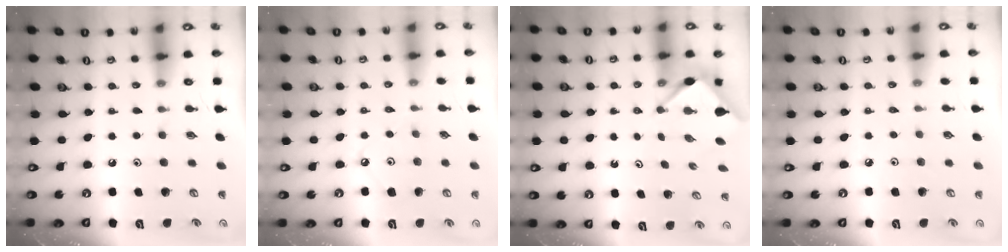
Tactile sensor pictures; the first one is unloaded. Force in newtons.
{"total": 3.2, "press": 3.2, "slide": 0.2}
{"total": 2.9, "press": 2.9, "slide": 0.3}
{"total": 0.8, "press": 0.7, "slide": 0.3}